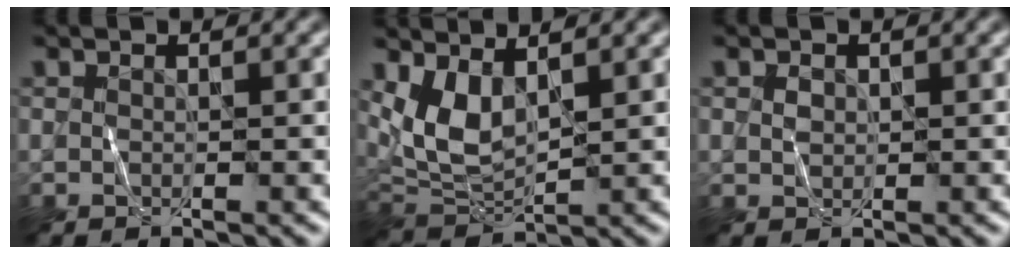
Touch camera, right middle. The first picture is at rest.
{"total": 4.6, "force": [1.8, 2.2, 3.6], "torque": [-0.083, -0.008, 0.044]}
{"total": 0.8, "force": [0.1, 0.7, 0.3], "torque": [-0.005, 0.000, 0.001]}